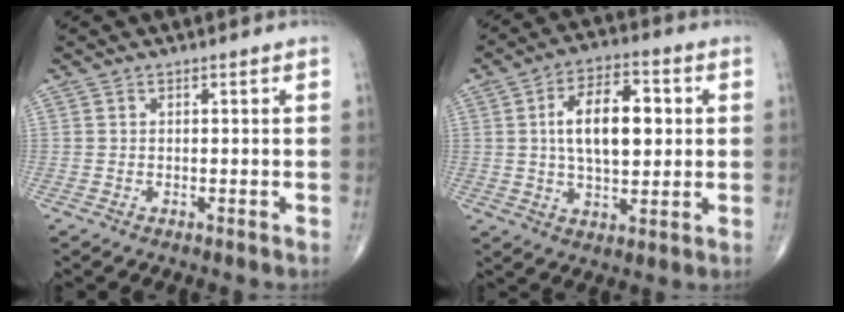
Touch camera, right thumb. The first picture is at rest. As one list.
[{"total": 13.4, "force": [1.9, 7.0, 11.3], "torque": [-0.169, 0.007, 0.028]}]